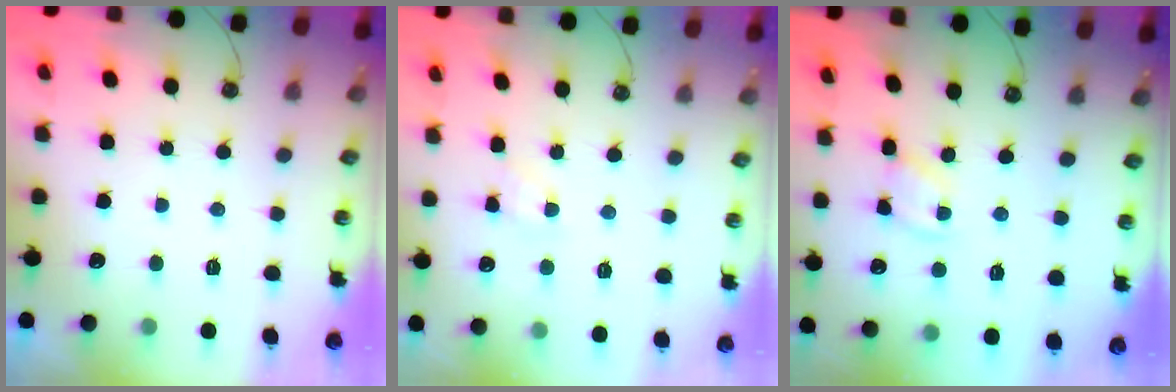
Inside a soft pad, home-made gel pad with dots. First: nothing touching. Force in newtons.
{"total": 2.5, "press": 2.5, "slide": 0.1}
{"total": 1.9, "press": 1.8, "slide": 0.3}